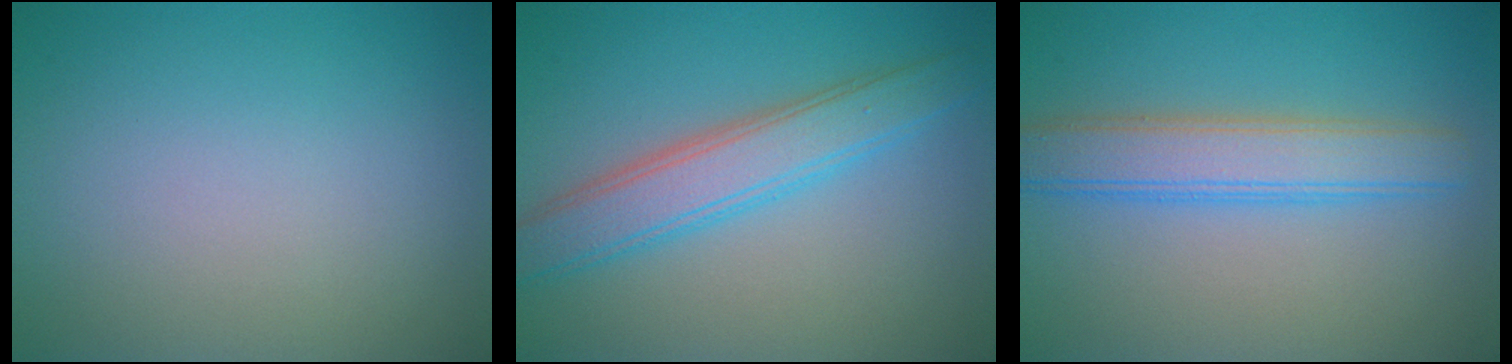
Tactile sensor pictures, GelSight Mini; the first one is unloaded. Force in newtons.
{"total": 4.2, "press": 4.2, "slide": 0.5}
{"total": 4.6, "press": 4.6, "slide": 0.1}